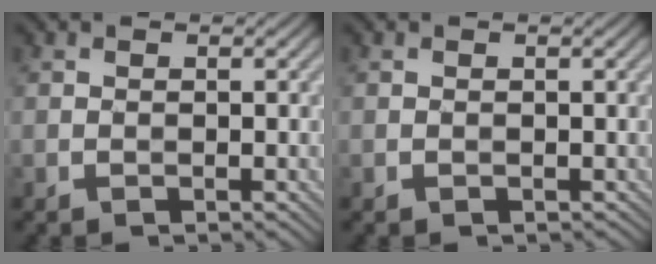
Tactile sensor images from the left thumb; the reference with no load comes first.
{"total": 0.0}